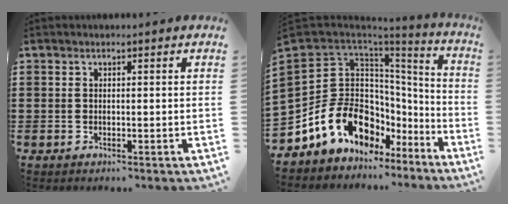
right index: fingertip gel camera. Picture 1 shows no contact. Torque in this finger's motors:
{"motor_torque": [2.14, 0.00, 0.72, 0.17]}